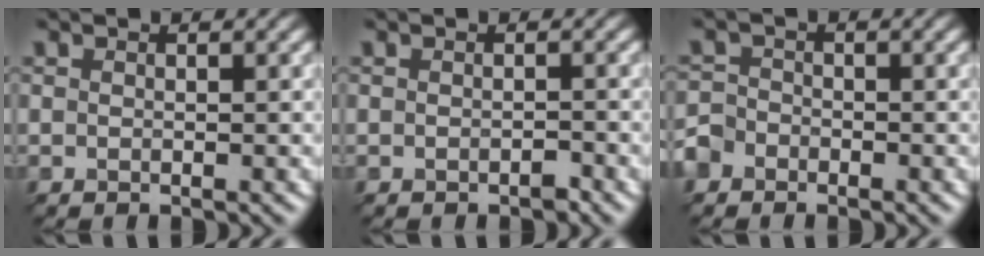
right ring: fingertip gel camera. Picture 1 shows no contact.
{"total": 1.5, "force": [-1.2, -0.6, -0.5], "torque": [-0.003, 0.003, -0.006]}
{"total": 2.3, "force": [-2.2, 0.5, -0.5], "torque": [-0.015, -0.001, -0.031]}